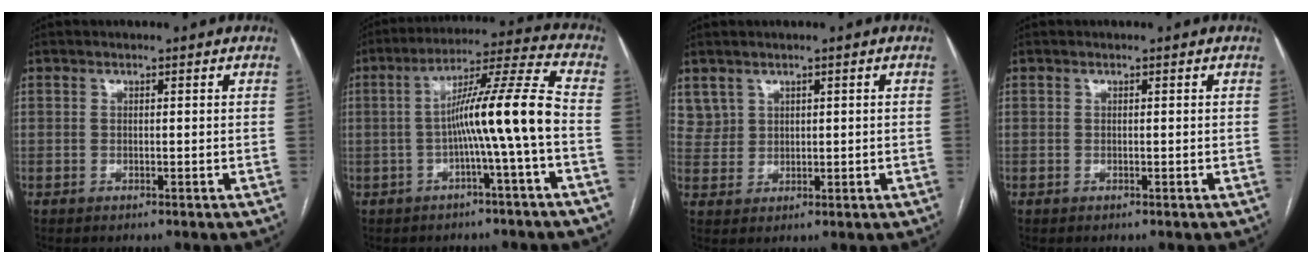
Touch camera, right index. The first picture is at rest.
{"total": 10.6, "force": [-2.2, -1.4, 10.2], "torque": [-0.167, 0.026, -0.036]}
{"total": 3.3, "force": [2.1, 2.6, 0.1], "torque": [0.005, 0.009, 0.048]}
{"total": 0.0}